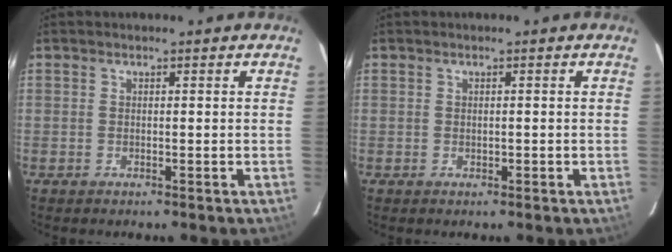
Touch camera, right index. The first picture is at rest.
{"total": 0.5, "force": [-0.1, 0.3, 0.5], "torque": [-0.010, -0.001, 0.000]}